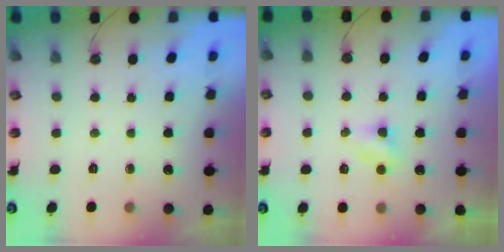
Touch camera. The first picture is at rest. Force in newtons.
{"total": 3.3, "press": 3.3, "slide": 0.4}